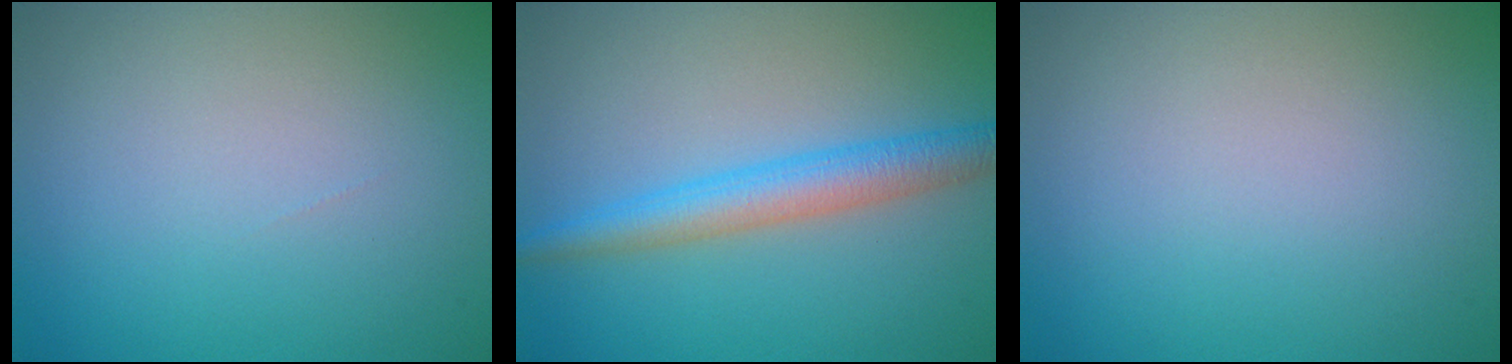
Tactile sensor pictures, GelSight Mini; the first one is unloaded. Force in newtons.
{"total": 4.0, "press": 4.0, "slide": 0.1}
{"total": 0.0}